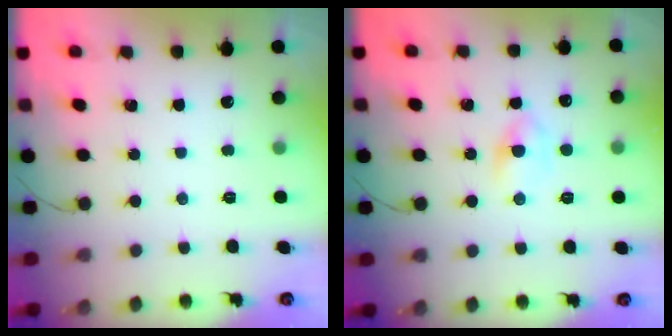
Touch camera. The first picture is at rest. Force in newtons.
{"total": 2.8, "press": 2.6, "slide": 1.2}